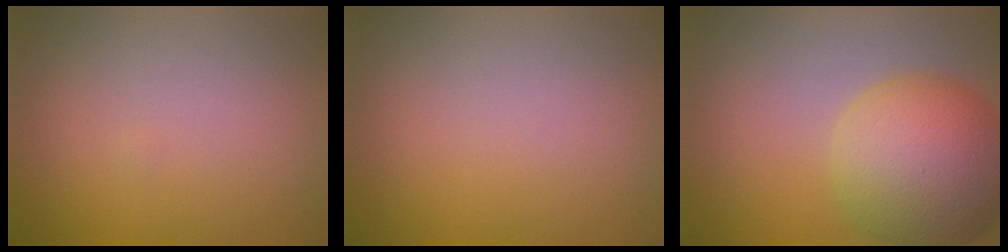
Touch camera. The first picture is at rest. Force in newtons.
{"total": 0.0}
{"total": 9.5, "press": 9.5, "slide": 0.4}